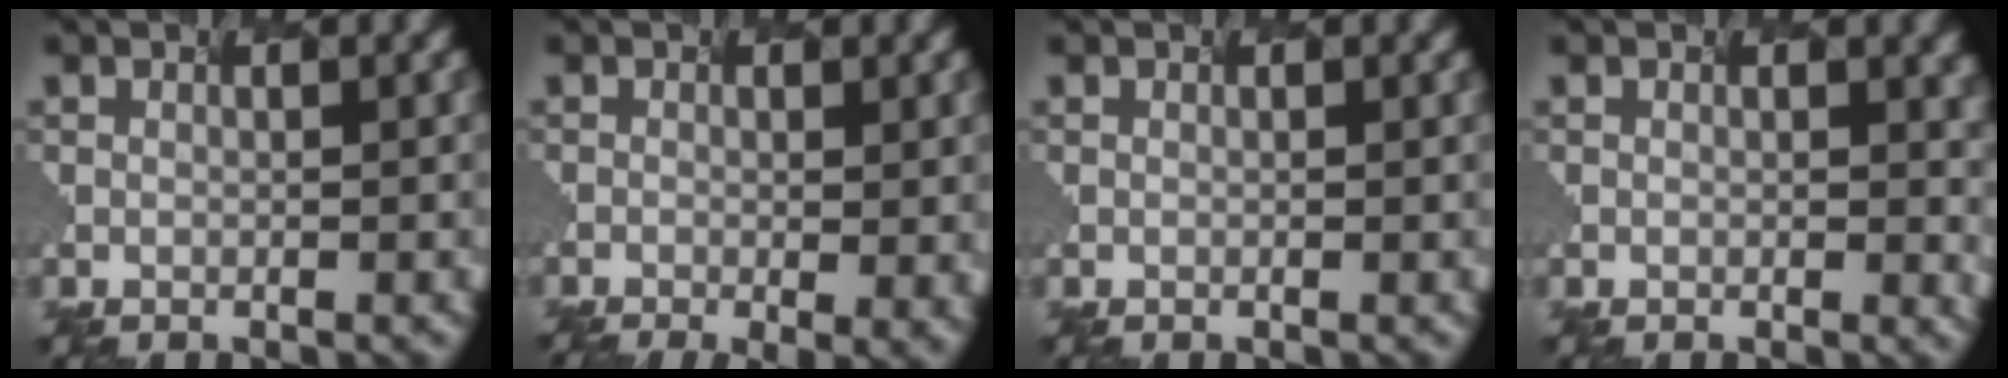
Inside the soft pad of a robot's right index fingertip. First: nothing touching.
{"total": 4.9, "force": [-1.8, 1.3, 4.3], "torque": [-0.044, -0.017, -0.002]}
{"total": 0.0}
{"total": 2.0, "force": [0.8, 1.2, 1.4], "torque": [-0.004, 0.002, 0.018]}